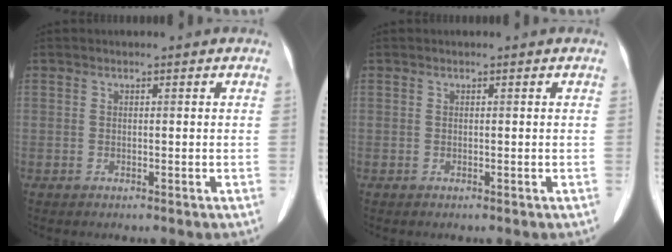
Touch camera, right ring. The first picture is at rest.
{"total": 0.0}